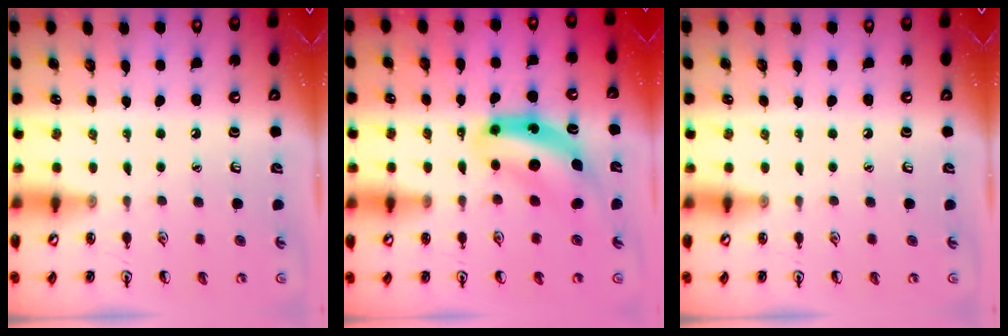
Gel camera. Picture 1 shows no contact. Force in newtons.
{"total": 8.4, "press": 8.1, "slide": 2.2}
{"total": 0.0}